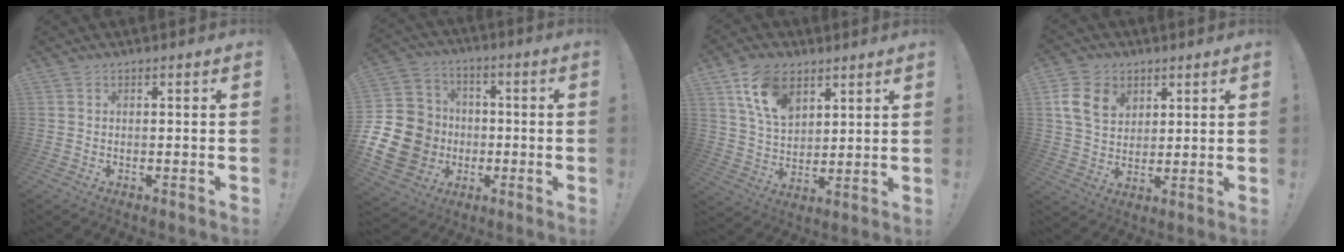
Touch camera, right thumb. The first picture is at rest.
{"total": 19.0, "force": [-4.4, 16.7, 7.8], "torque": [-0.135, 0.037, -0.049]}
{"total": 13.3, "force": [7.5, 8.5, 7.0], "torque": [-0.118, -0.028, 0.145]}
{"total": 11.5, "force": [5.1, 8.5, 5.8], "torque": [-0.097, -0.008, 0.101]}